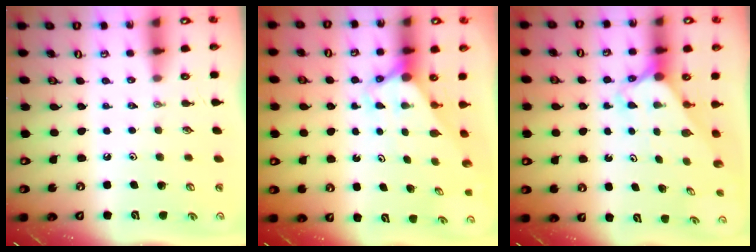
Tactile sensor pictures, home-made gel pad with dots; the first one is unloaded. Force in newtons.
{"total": 2.8, "press": 2.8, "slide": 0.0}
{"total": 2.3, "press": 2.3, "slide": 0.2}